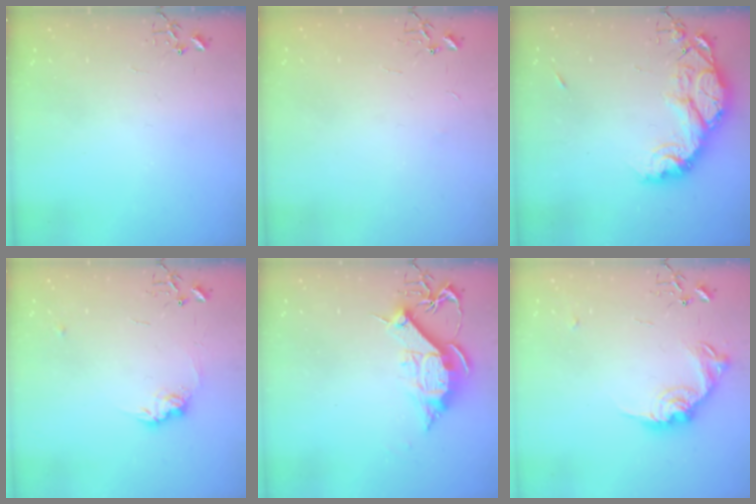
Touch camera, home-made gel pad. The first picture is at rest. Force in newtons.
{"total": 2.4, "press": 2.4, "slide": 0.3}
{"total": 15.3, "press": 15.2, "slide": 1.3}
{"total": 9.4, "press": 9.3, "slide": 0.5}
{"total": 11.9, "press": 11.9, "slide": 0.7}
{"total": 15.6, "press": 15.6, "slide": 0.7}